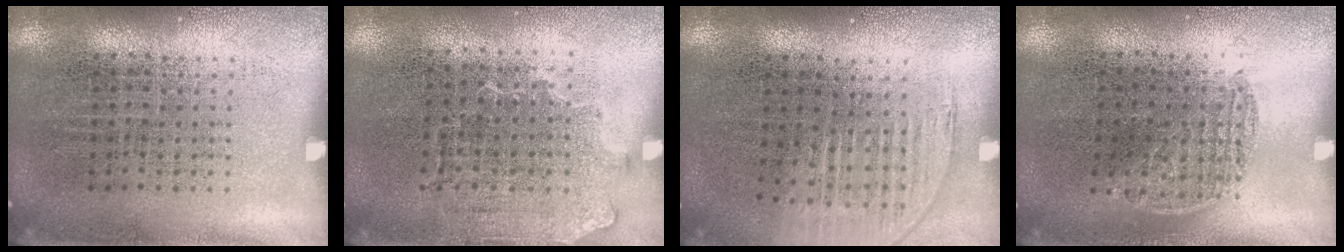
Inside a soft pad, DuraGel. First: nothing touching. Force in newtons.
{"total": 1.4, "press": 1.1, "slide": 0.8}
{"total": 1.2, "press": 1.1, "slide": 0.5}
{"total": 0.8, "press": 0.7, "slide": 0.5}